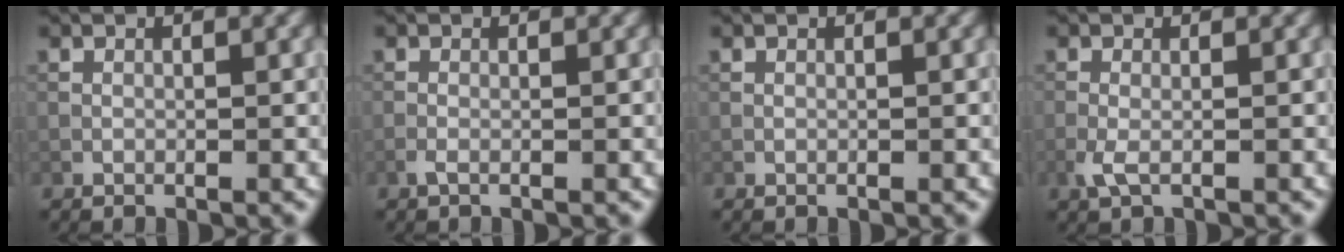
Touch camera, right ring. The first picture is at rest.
{"total": 0.6, "force": [-0.4, 0.0, 0.5], "torque": [-0.014, 0.002, -0.010]}
{"total": 0.0}
{"total": 1.7, "force": [-0.8, 0.5, 1.4], "torque": [-0.037, -0.001, -0.022]}